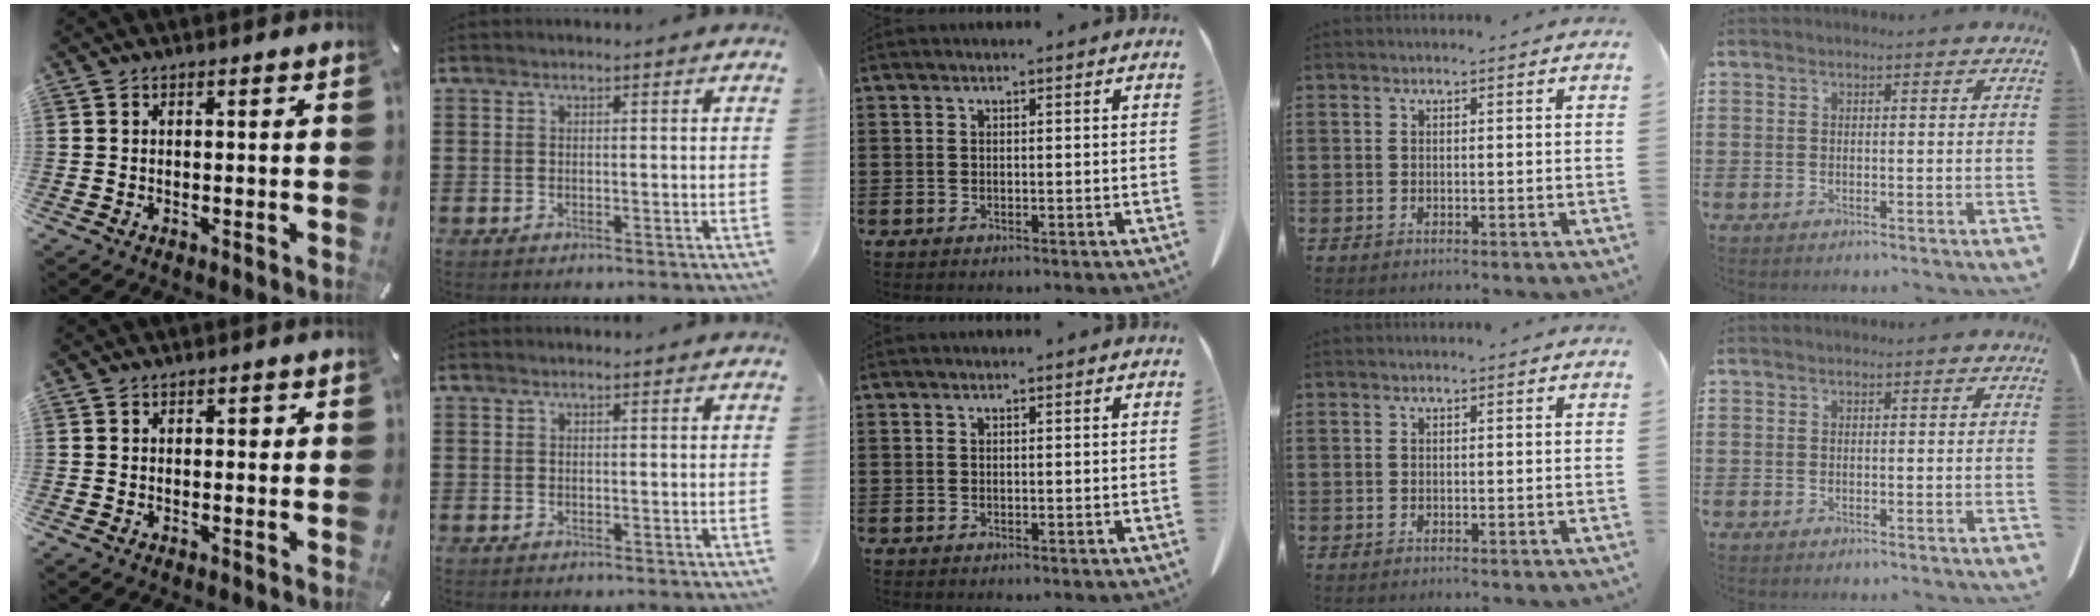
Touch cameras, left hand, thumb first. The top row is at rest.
{"thumb": {"total": 1.1, "force": [0.2, 0.8, 0.7], "torque": [-0.006, 0.003, -0.001]}}